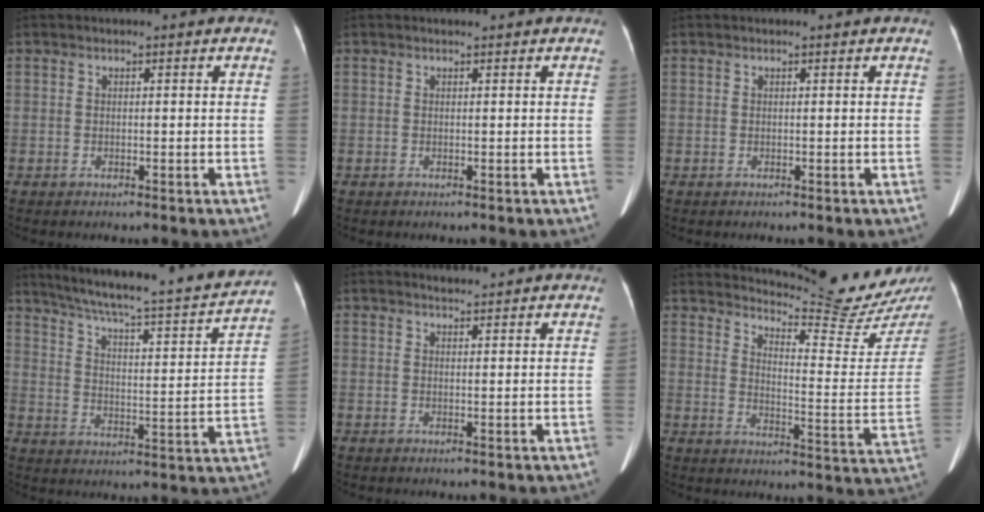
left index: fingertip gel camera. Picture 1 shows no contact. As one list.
[{"total": 0.0}, {"total": 0.0}, {"total": 25.1, "force": [22.2, 2.0, 11.6], "torque": [-0.182, -0.028, 0.295]}, {"total": 4.1, "force": [3.9, 0.6, 0.9], "torque": [-0.017, 0.015, 0.043]}, {"total": 18.5, "force": [17.7, -1.3, 5.3], "torque": [-0.092, -0.120, 0.220]}]